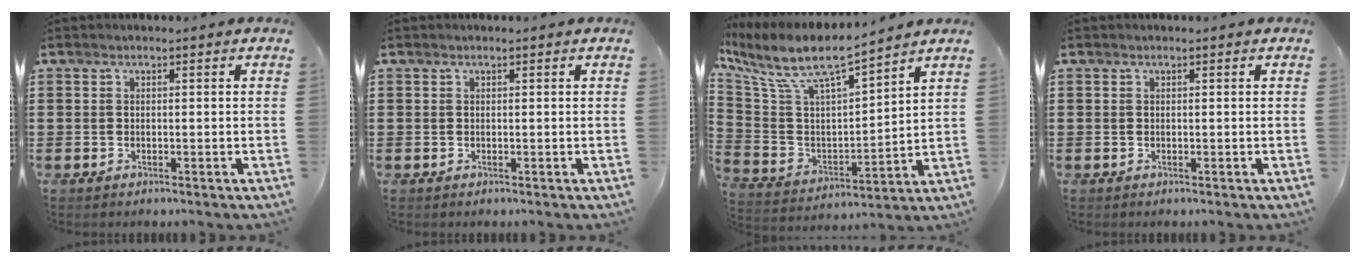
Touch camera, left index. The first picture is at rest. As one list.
[{"total": 0.0}, {"total": 9.4, "force": [7.2, 2.3, 5.7], "torque": [-0.139, -0.043, 0.121]}, {"total": 0.0}]